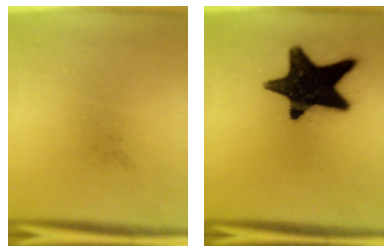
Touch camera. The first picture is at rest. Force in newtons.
{"total": 18.6}